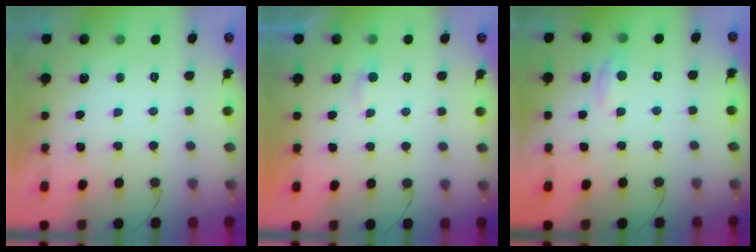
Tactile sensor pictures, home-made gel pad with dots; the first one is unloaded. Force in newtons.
{"total": 2.8, "press": 2.8, "slide": 0.3}
{"total": 2.9, "press": 2.9, "slide": 0.3}